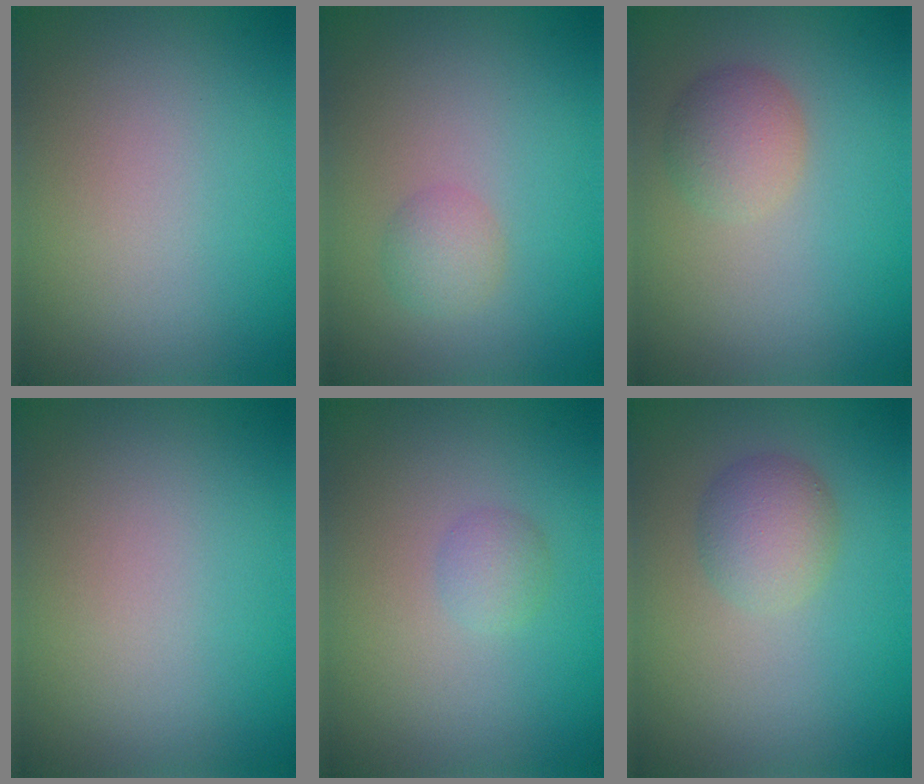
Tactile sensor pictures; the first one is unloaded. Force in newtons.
{"total": 1.7, "press": 1.7, "slide": 0.0}
{"total": 2.7, "press": 2.7, "slide": 0.2}
{"total": 0.0}
{"total": 1.3, "press": 1.3, "slide": 0.0}
{"total": 3.0, "press": 3.0, "slide": 0.1}